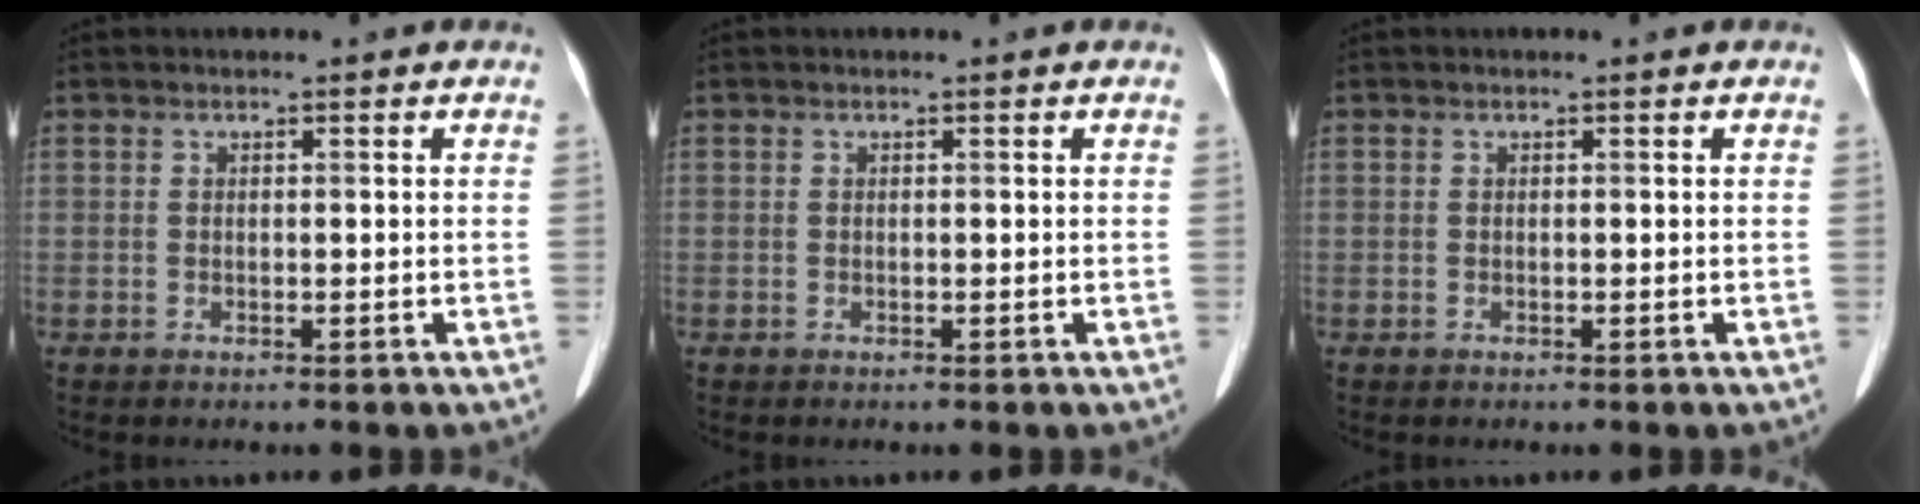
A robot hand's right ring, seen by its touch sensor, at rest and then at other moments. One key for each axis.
{"total": 0.0}
{"total": 0.0}